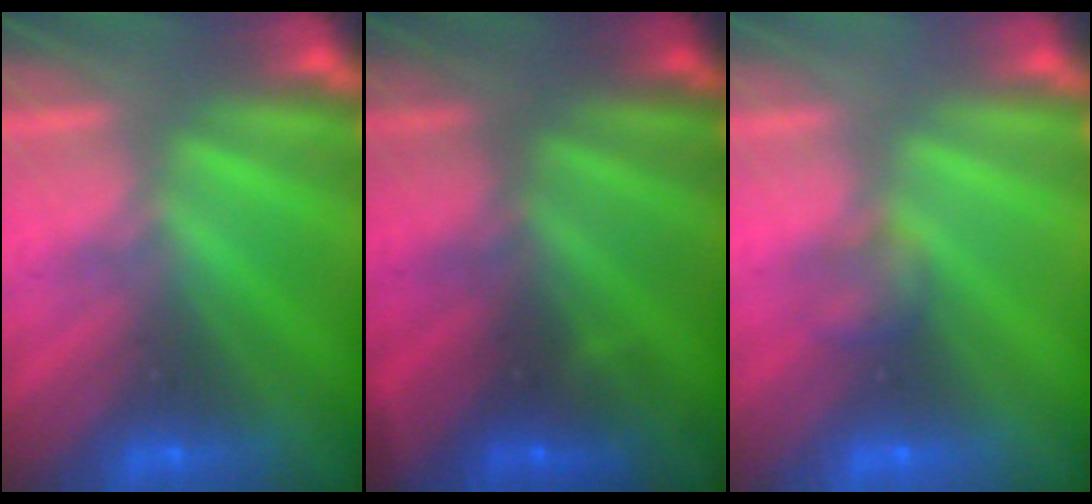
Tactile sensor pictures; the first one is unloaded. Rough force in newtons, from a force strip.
{"total": 2.7}
{"total": 1.2}